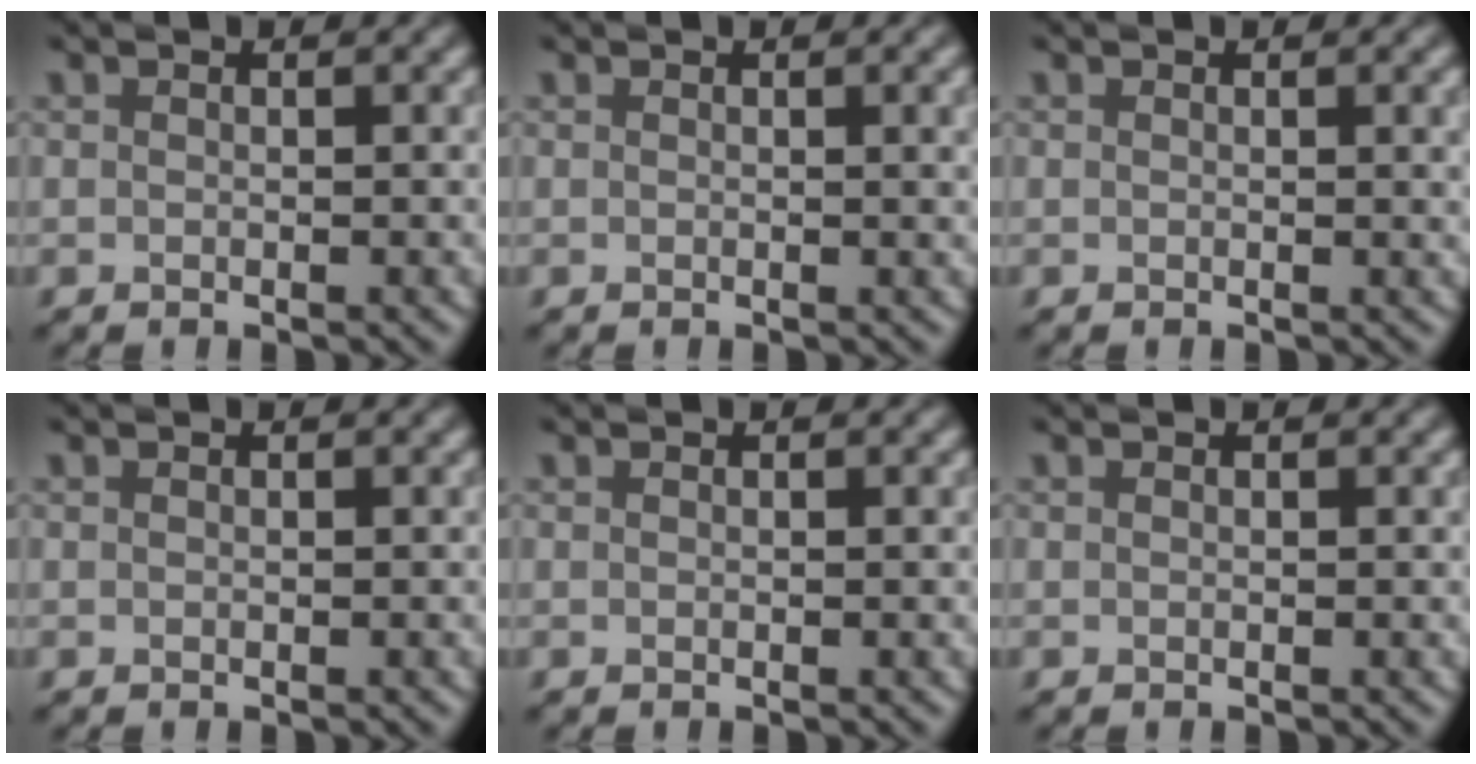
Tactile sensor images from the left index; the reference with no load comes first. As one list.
[{"total": 1.4, "force": [0.3, 0.4, 1.3], "torque": [-0.014, 0.002, 0.003]}, {"total": 1.5, "force": [0.3, 0.4, 1.4], "torque": [-0.014, 0.002, 0.003]}, {"total": 0.0}, {"total": 0.0}, {"total": 0.0}]